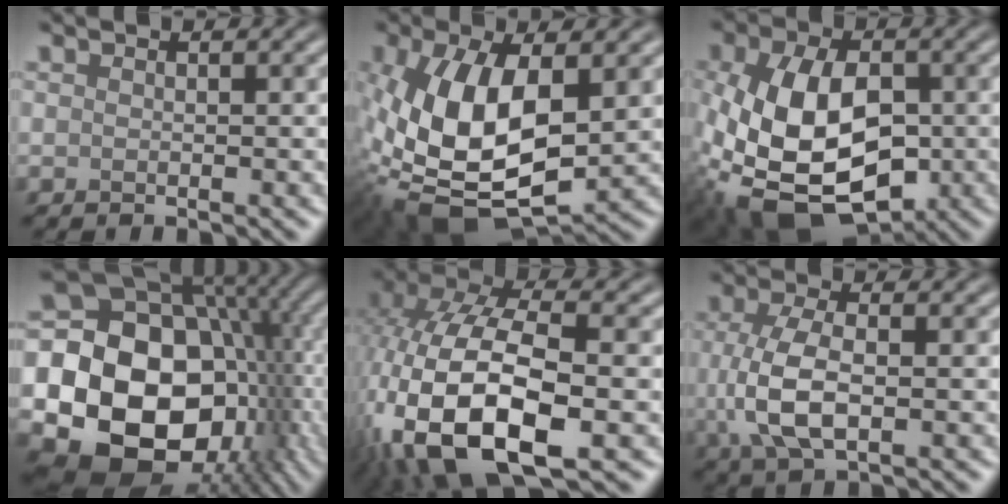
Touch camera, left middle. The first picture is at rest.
{"total": 13.0, "force": [-0.5, 6.9, 11.0], "torque": [-0.245, -0.023, -0.001]}
{"total": 12.9, "force": [-2.7, 8.1, 9.6], "torque": [-0.219, -0.038, -0.038]}
{"total": 19.8, "force": [-2.1, 16.0, 11.4], "torque": [-0.179, -0.027, -0.025]}
{"total": 14.3, "force": [-4.8, 7.1, 11.5], "torque": [-0.256, -0.013, -0.087]}
{"total": 5.6, "force": [-0.3, 2.7, 4.9], "torque": [-0.118, -0.005, -0.005]}